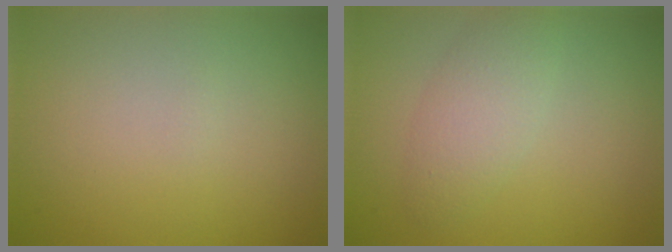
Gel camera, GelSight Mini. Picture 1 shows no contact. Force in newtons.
{"total": 2.7, "press": 2.7, "slide": 0.1}